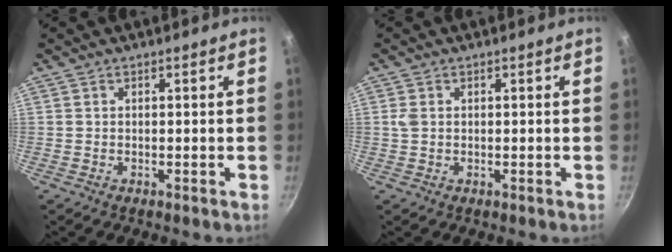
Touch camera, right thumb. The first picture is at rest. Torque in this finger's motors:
{"motor_torque": [0.49, 0.94, 0.81, 0.22, -0.01]}